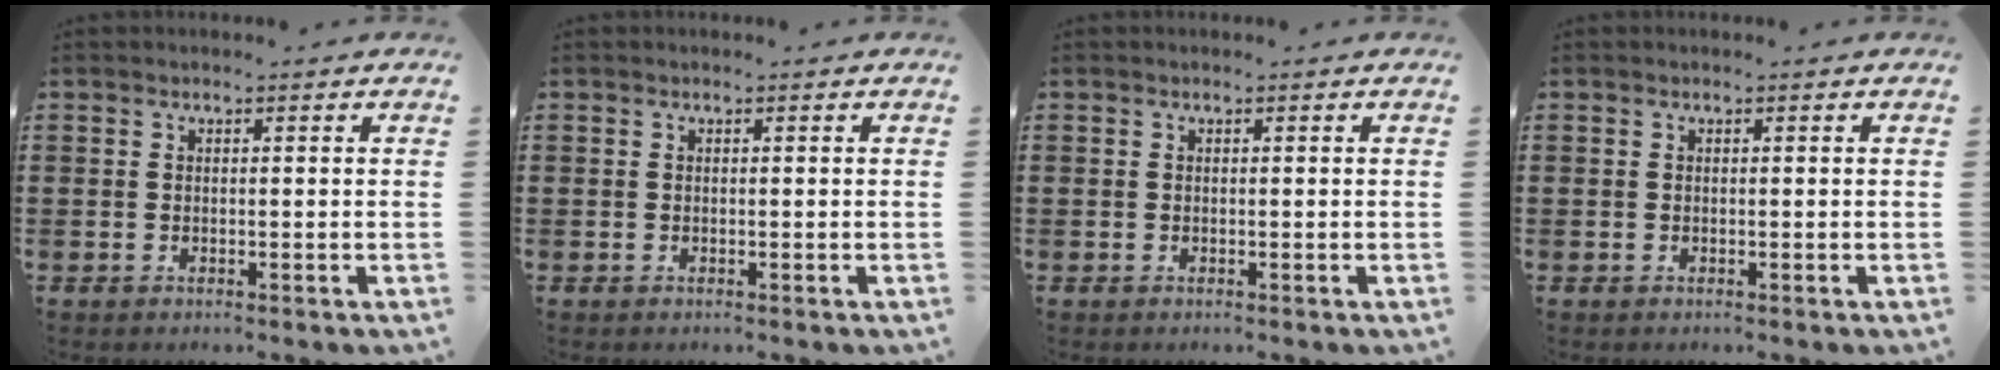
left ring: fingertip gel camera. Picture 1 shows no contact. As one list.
[{"total": 0.0}, {"total": 0.0}, {"total": 0.0}]